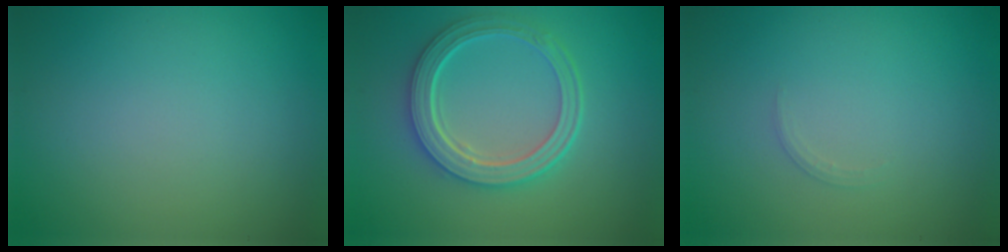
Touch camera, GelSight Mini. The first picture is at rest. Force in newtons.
{"total": 5.3, "press": 4.1, "slide": 3.4}
{"total": 0.7, "press": 0.7, "slide": 0.1}